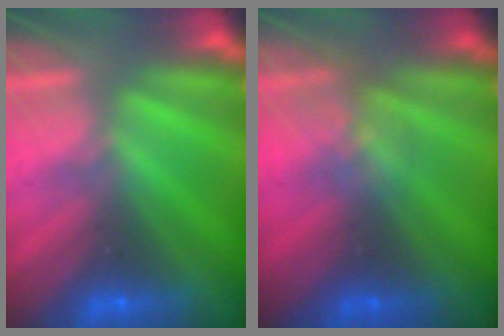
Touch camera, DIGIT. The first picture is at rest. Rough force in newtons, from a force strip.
{"total": 2.6}